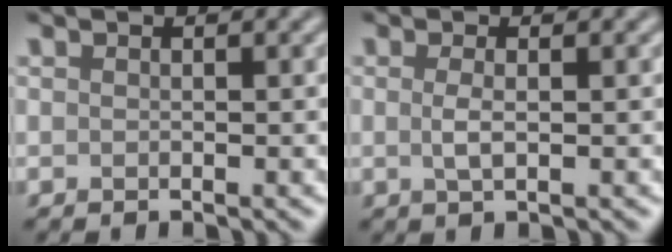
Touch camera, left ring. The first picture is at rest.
{"total": 1.5, "force": [0.1, 0.4, 1.4], "torque": [-0.029, 0.001, 0.000]}